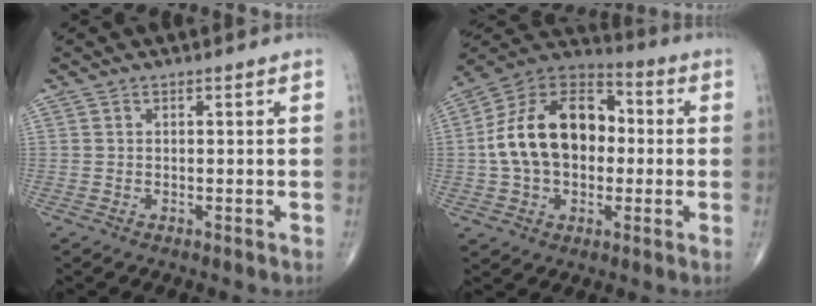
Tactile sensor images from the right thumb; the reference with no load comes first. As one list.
[{"total": 19.2, "force": [0.2, 12.9, 14.2], "torque": [-0.222, 0.033, -0.004]}]